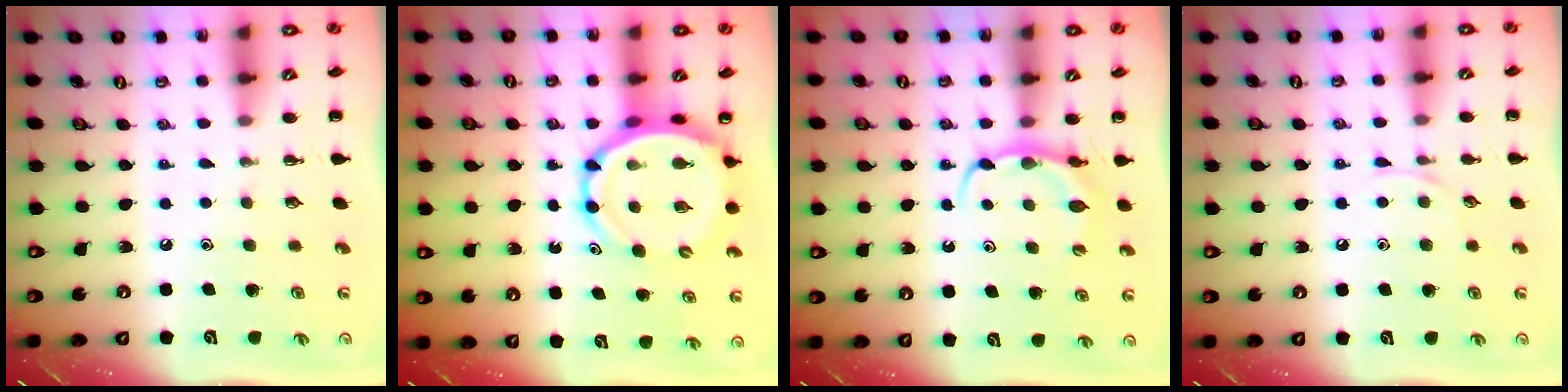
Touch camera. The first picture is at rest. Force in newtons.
{"total": 8.9, "press": 8.4, "slide": 2.9}
{"total": 6.5, "press": 6.5, "slide": 0.3}
{"total": 4.3, "press": 4.1, "slide": 1.3}